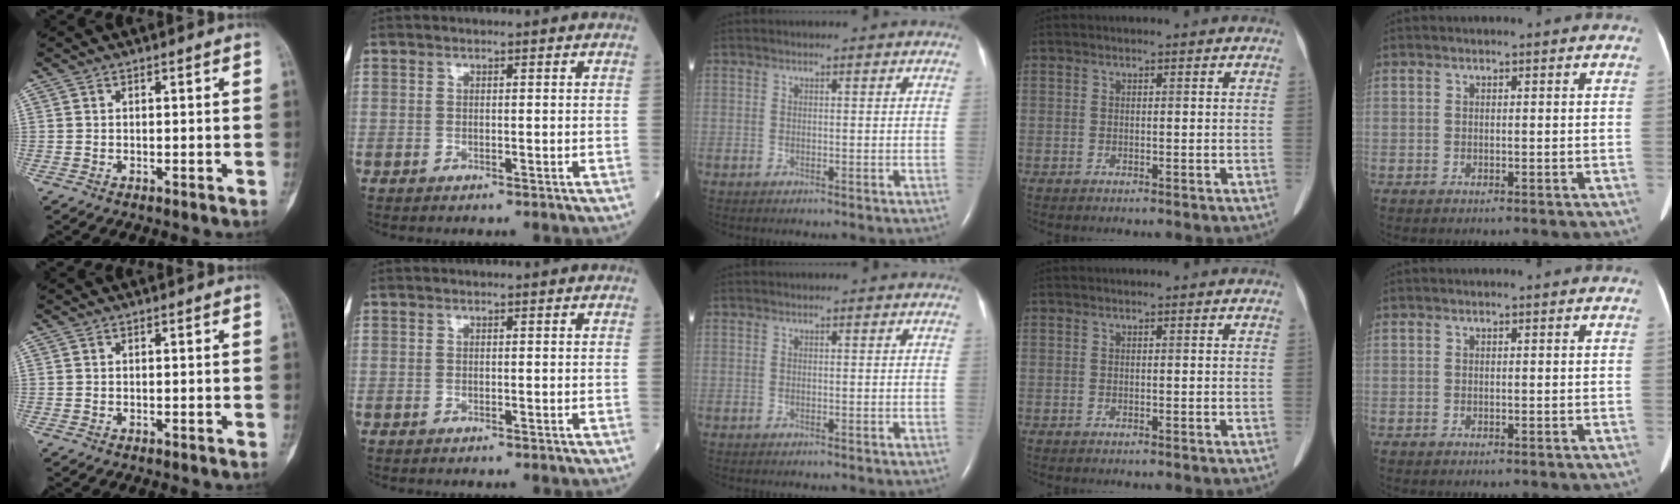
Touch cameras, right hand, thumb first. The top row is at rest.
{}